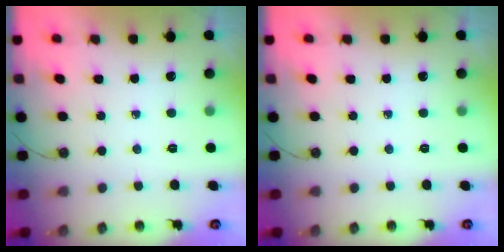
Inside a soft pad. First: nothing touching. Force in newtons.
{"total": 0.0}